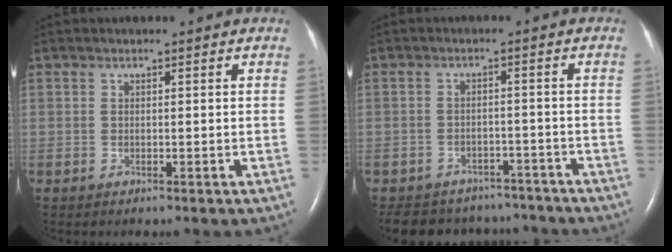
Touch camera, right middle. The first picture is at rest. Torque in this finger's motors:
{"motor_torque": [0.05, -0.20, 0.06, 0.04]}